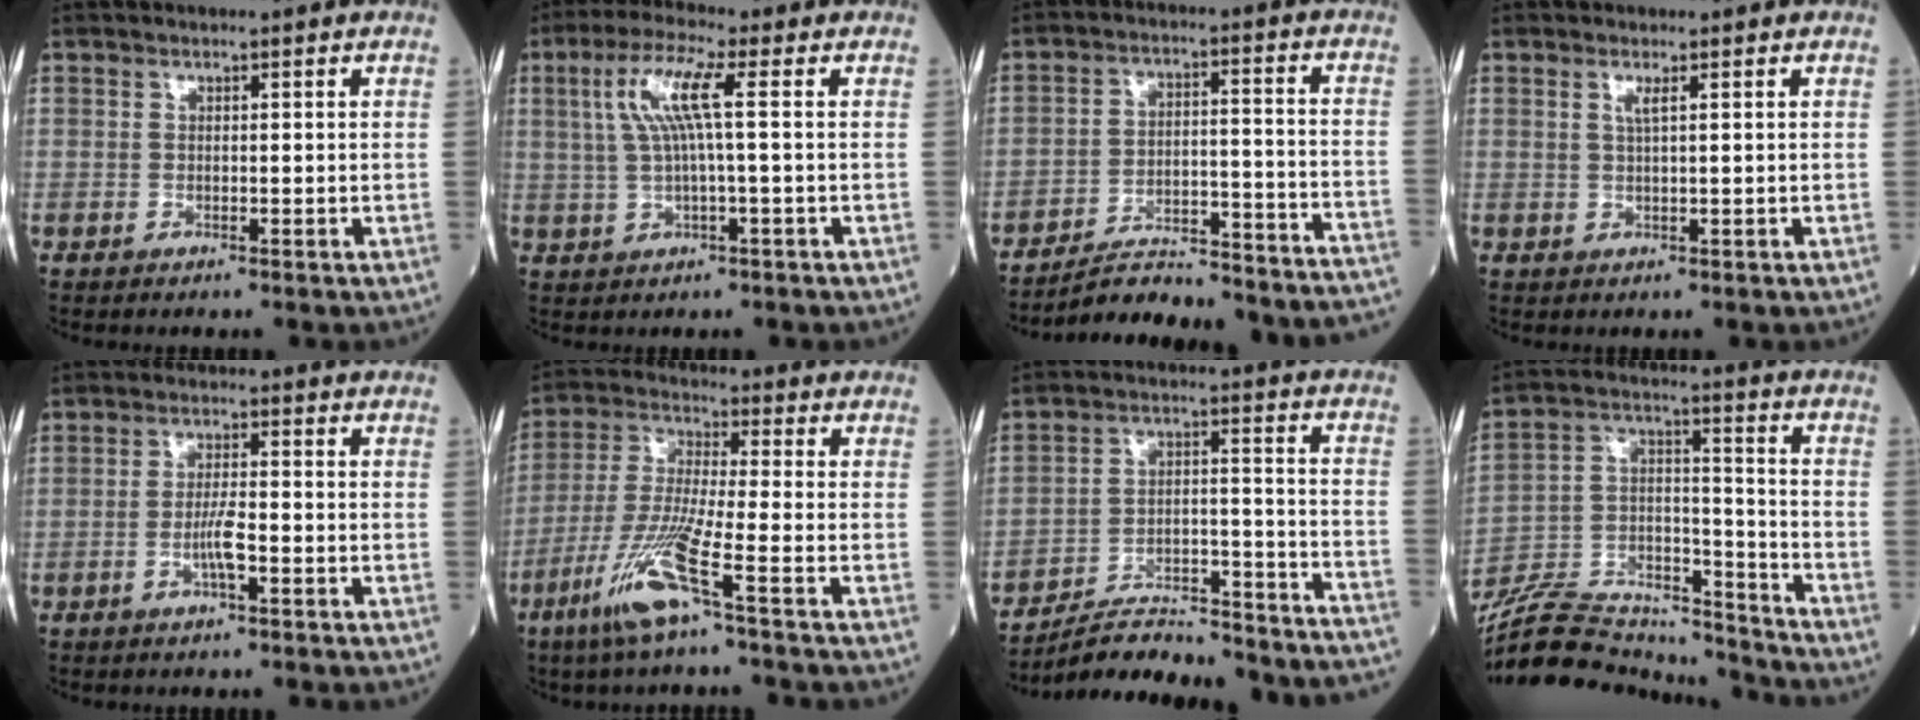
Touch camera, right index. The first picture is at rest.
{"total": 7.2, "force": [1.5, 0.0, 7.0], "torque": [-0.150, 0.018, 0.032]}
{"total": 22.6, "force": [-21.5, 1.9, 6.7], "torque": [-0.055, 0.002, -0.293]}
{"total": 1.3, "force": [0.6, -0.2, 1.1], "torque": [-0.028, -0.002, 0.011]}
{"total": 3.7, "force": [-1.4, 0.1, 3.5], "torque": [-0.068, -0.001, -0.027]}
{"total": 10.5, "force": [-5.6, -1.0, 8.8], "torque": [-0.187, -0.021, -0.118]}
{"total": 26.0, "force": [-24.5, 2.5, 8.4], "torque": [-0.075, 0.006, -0.342]}
{"total": 21.7, "force": [-20.4, 3.8, 6.1], "torque": [-0.150, 0.016, -0.338]}